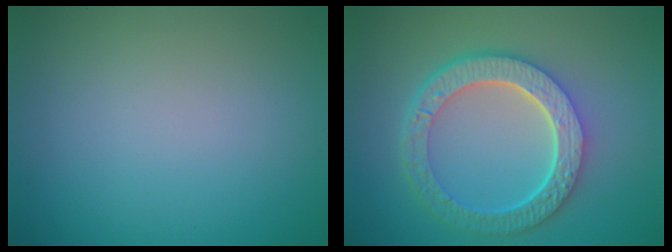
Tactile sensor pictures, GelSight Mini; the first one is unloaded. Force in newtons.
{"total": 6.5, "press": 5.0, "slide": 4.2}